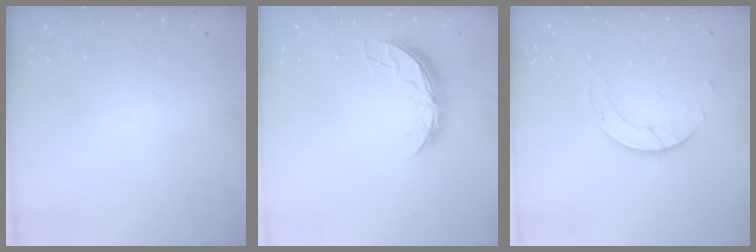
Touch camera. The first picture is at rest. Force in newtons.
{"total": 6.9, "press": 6.9, "slide": 0.5}
{"total": 3.0, "press": 3.0, "slide": 0.3}